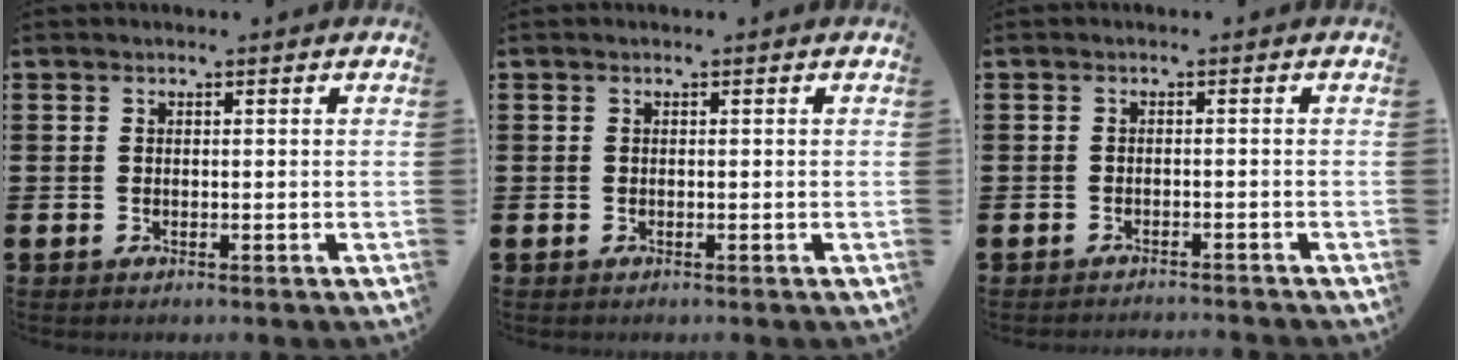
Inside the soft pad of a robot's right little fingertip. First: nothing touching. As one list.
[{"total": 0.0}, {"total": 1.0, "force": [-1.0, -0.2, -0.1], "torque": [0.000, 0.001, -0.021]}]